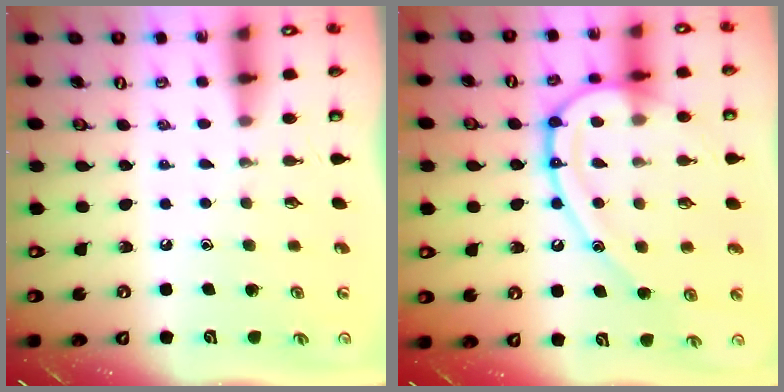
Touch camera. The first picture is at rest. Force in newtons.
{"total": 16.7, "press": 16.6, "slide": 1.6}